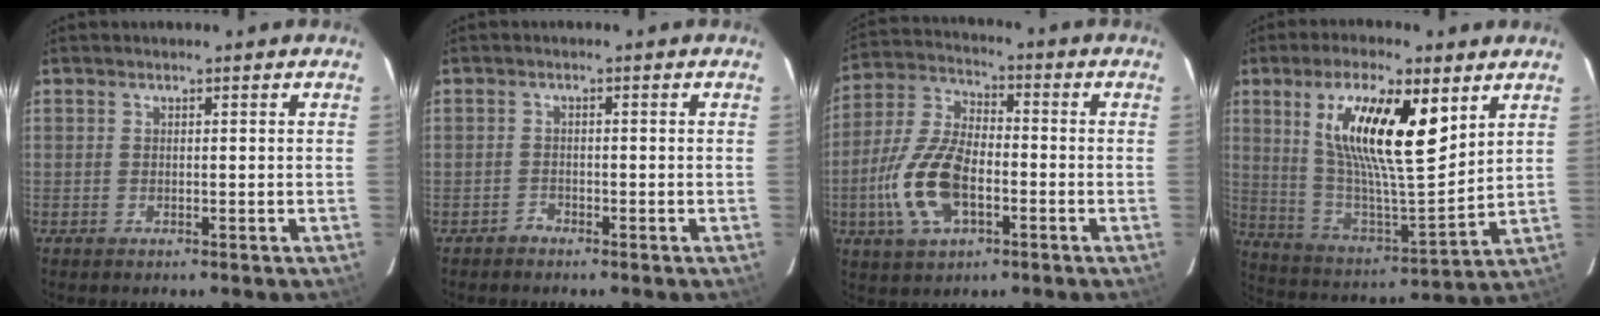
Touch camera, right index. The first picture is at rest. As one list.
[{"total": 1.4, "force": [-1.2, 0.7, -0.2], "torque": [0.002, 0.007, -0.021]}, {"total": 14.2, "force": [-4.4, 7.1, 11.4], "torque": [-0.251, 0.003, -0.082]}, {"total": 19.5, "force": [8.4, 5.7, 16.7], "torque": [-0.299, 0.001, 0.155]}]